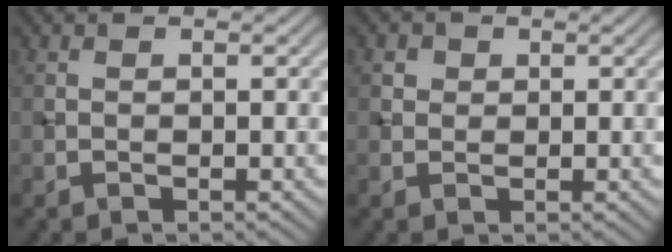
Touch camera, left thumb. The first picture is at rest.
{"total": 1.8, "force": [0.8, 1.5, 0.6], "torque": [-0.012, -0.006, 0.013]}